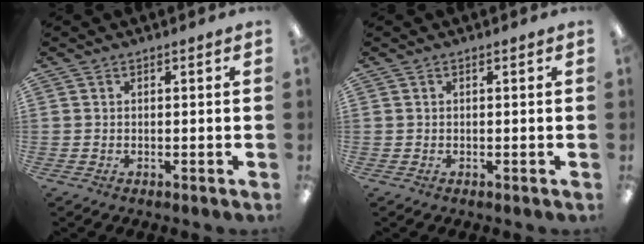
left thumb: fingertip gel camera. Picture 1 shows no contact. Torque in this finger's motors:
{"motor_torque": [-0.07, 0.07, 0.00, 0.00, 0.00]}